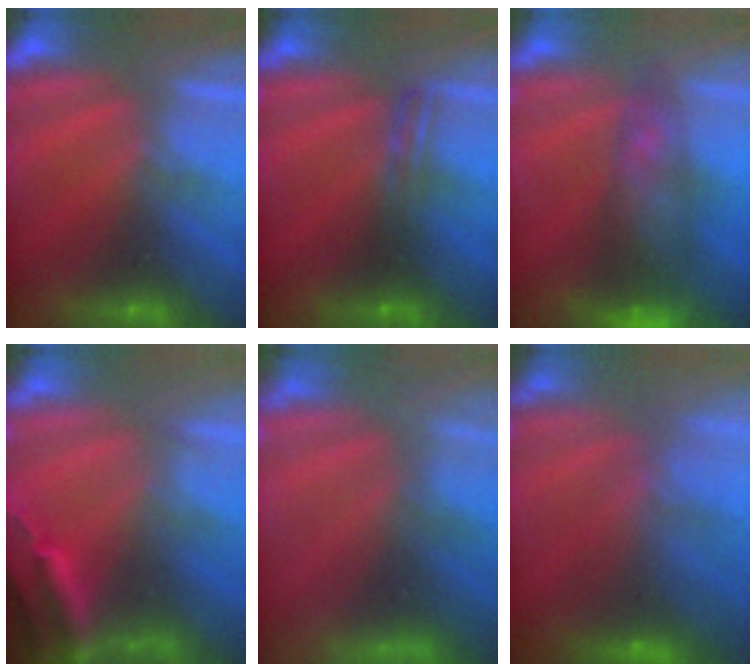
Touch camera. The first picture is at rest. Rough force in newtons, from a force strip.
{"total": 2.4}
{"total": 7.6}
{"total": 3.7}
{"total": 8.4}
{"total": 7.6}